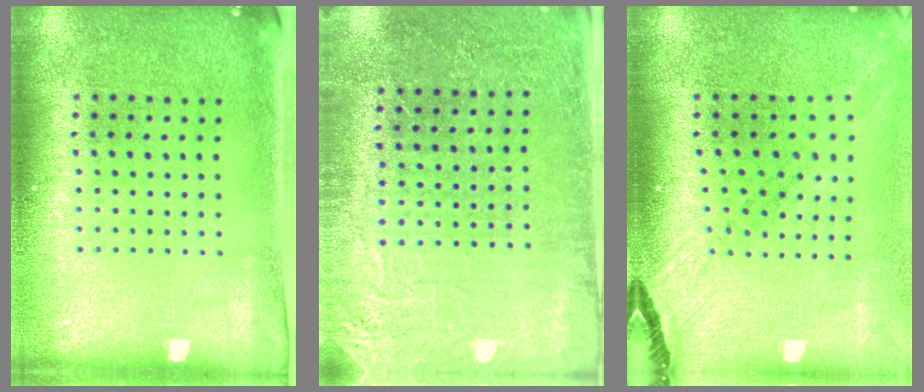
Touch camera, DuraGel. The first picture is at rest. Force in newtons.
{"total": 2.7, "press": 2.7, "slide": 0.4}
{"total": 1.5, "press": 1.5, "slide": 0.4}